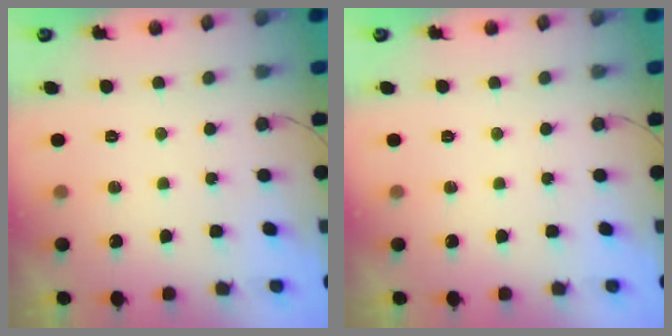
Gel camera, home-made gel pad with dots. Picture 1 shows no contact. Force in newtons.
{"total": 0.0}